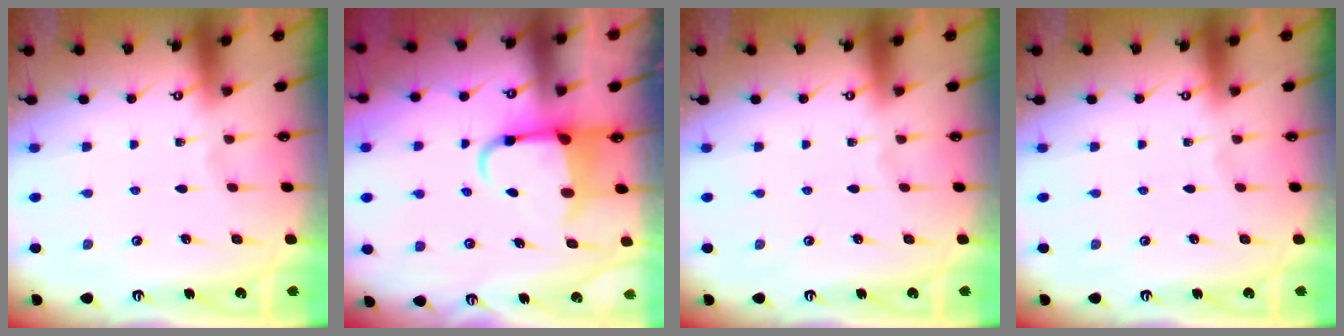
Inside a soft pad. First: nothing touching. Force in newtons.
{"total": 5.9, "press": 5.7, "slide": 1.4}
{"total": 0.0}
{"total": 0.0}